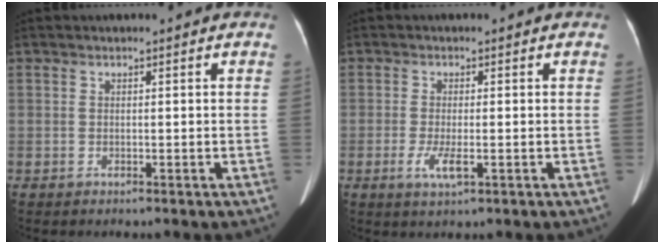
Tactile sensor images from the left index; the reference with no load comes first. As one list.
[{"total": 3.2, "force": [-1.2, 0.8, 2.8], "torque": [-0.065, -0.009, -0.020]}]